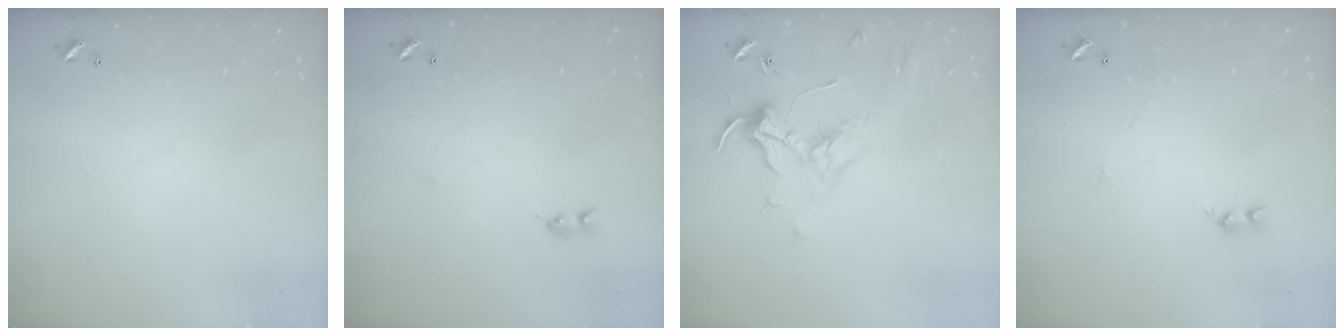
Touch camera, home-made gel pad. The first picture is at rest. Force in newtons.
{"total": 2.2, "press": 2.1, "slide": 0.6}
{"total": 1.8, "press": 1.6, "slide": 0.8}
{"total": 4.2, "press": 4.2, "slide": 0.5}